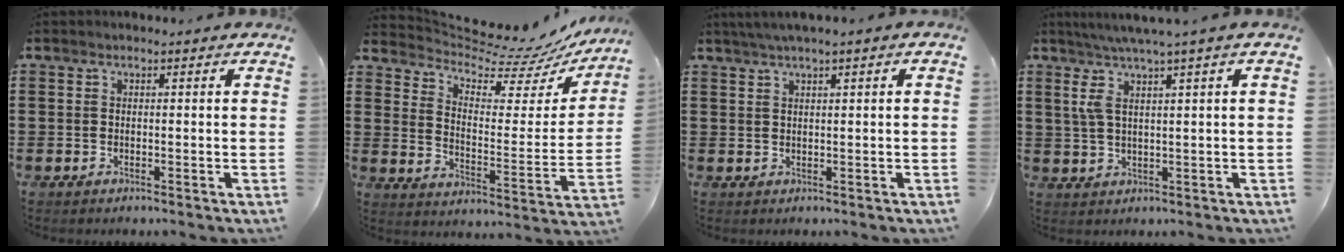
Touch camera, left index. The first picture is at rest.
{"total": 6.7, "force": [6.1, 1.6, 2.2], "torque": [-0.057, -0.054, 0.099]}
{"total": 1.8, "force": [0.9, -0.2, 1.5], "torque": [-0.027, -0.003, 0.018]}
{"total": 4.6, "force": [2.0, -0.1, 4.2], "torque": [-0.093, -0.006, 0.031]}